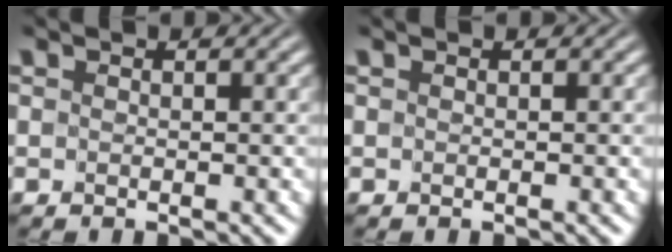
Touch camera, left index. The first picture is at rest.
{"total": 0.0}